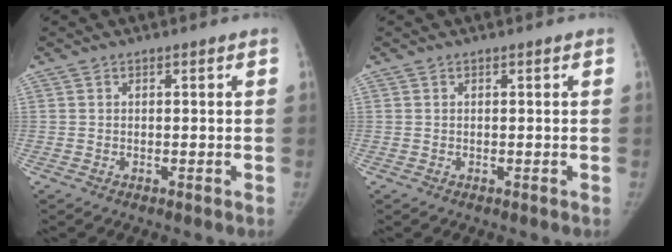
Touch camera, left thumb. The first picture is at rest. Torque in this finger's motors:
{"motor_torque": [0.12, -0.02, 0.17, -0.03, 0.03]}